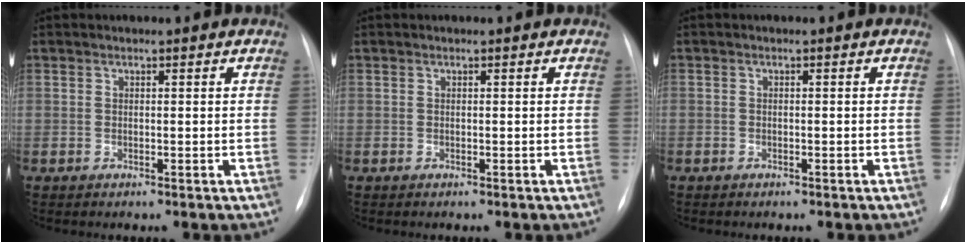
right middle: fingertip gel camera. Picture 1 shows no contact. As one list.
[{"total": 0.0}, {"total": 0.6, "force": [-0.4, 0.5, 0.0], "torque": [-0.006, 0.003, -0.007]}]